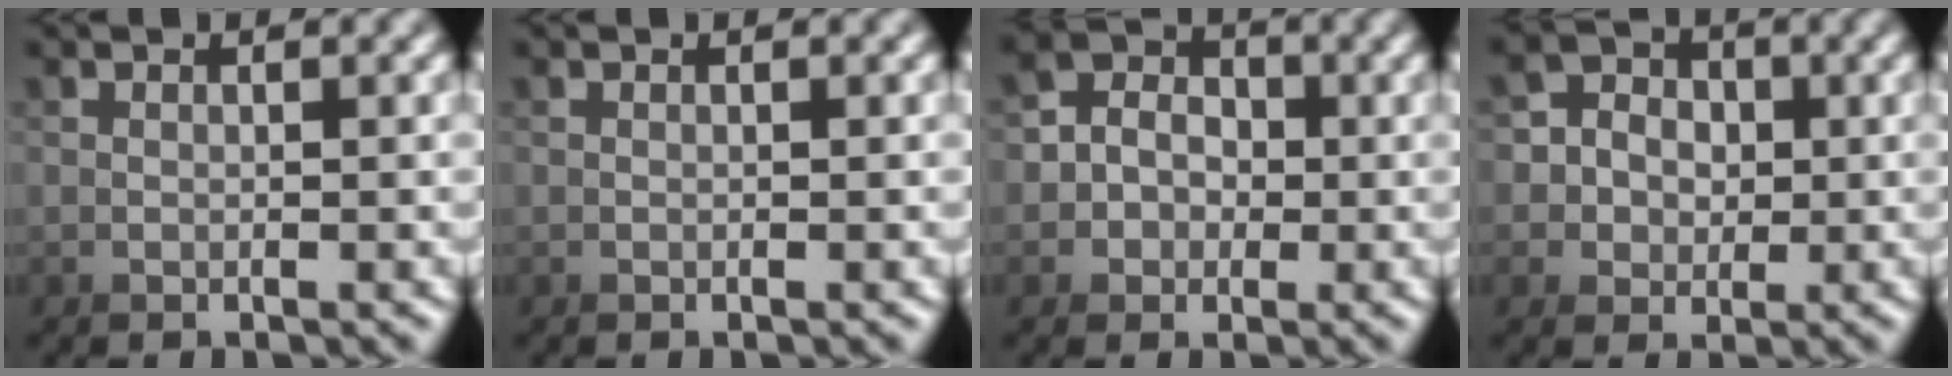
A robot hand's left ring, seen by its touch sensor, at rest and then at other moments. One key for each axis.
{"total": 0.0}
{"total": 3.0, "fx": -0.6, "fy": 2.4, "fz": -1.7, "tx": 0.016, "ty": -0.012, "tz": -0.010}
{"total": 3.7, "fx": 0.3, "fy": 3.5, "fz": -1.1, "tx": 0.008, "ty": -0.014, "tz": 0.005}